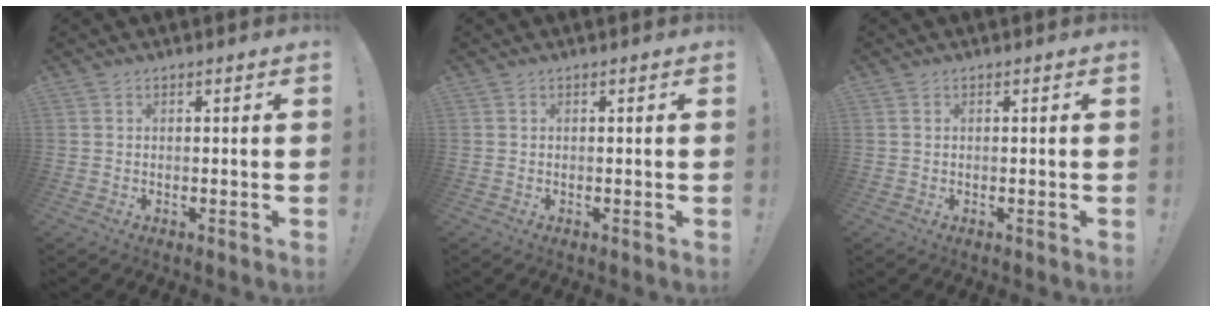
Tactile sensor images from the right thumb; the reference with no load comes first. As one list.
[{"total": 0.0}, {"total": 0.0}]